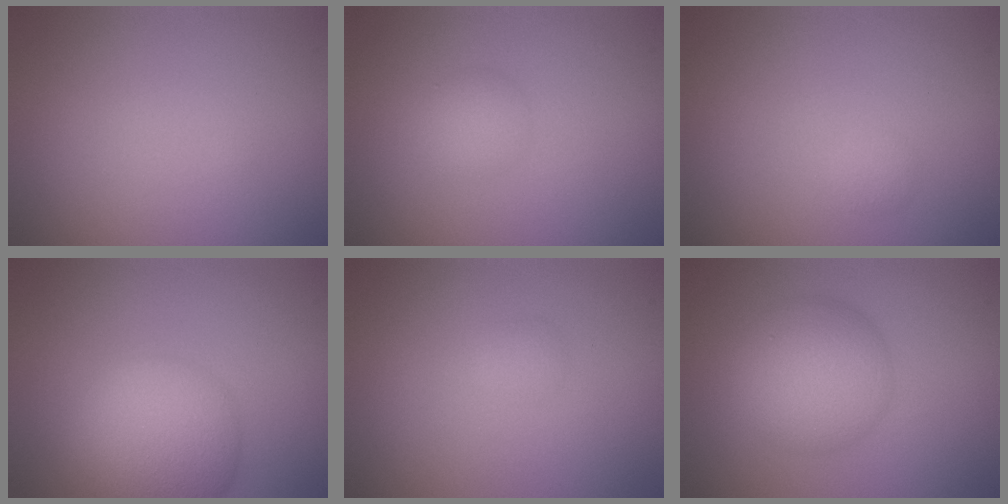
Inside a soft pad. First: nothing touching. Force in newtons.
{"total": 1.7, "press": 1.7, "slide": 0.0}
{"total": 0.7, "press": 0.7, "slide": 0.0}
{"total": 7.2, "press": 7.2, "slide": 0.5}
{"total": 0.7, "press": 0.7, "slide": 0.0}
{"total": 5.7, "press": 5.7, "slide": 0.1}